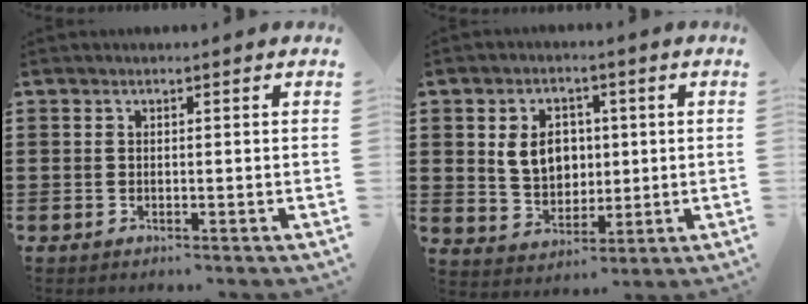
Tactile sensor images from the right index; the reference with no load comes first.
{"total": 7.0, "force": [1.1, 5.5, 4.2], "torque": [-0.082, 0.011, 0.017]}